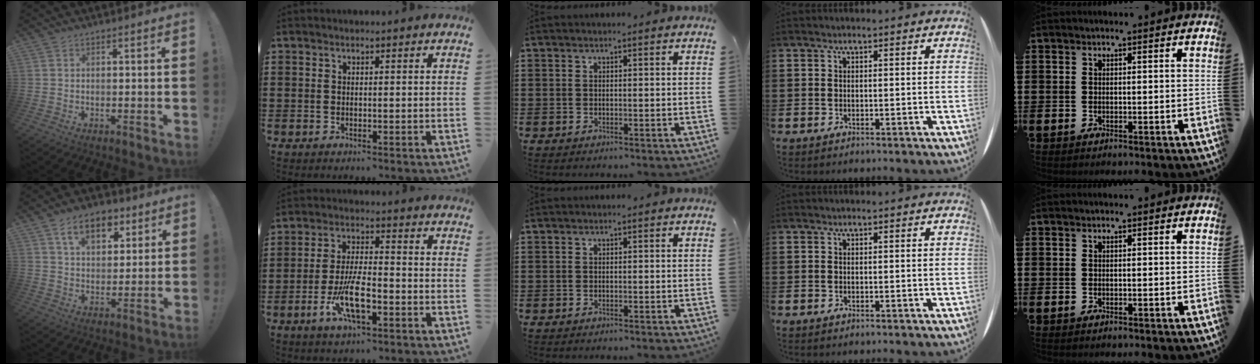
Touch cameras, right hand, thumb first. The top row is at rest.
{"thumb": {"total": 12.1, "force": [6.3, 7.3, 7.4], "torque": [-0.105, -0.019, 0.114]}, "index": {"total": 8.4, "force": [-3.2, 2.9, 7.3], "torque": [-0.156, -0.011, -0.060]}}